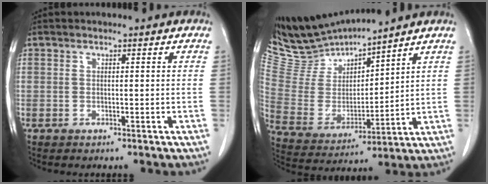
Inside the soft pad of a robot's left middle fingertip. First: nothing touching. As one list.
[{"total": 10.8, "force": [10.7, 0.4, 1.4], "torque": [-0.050, -0.003, 0.232]}]